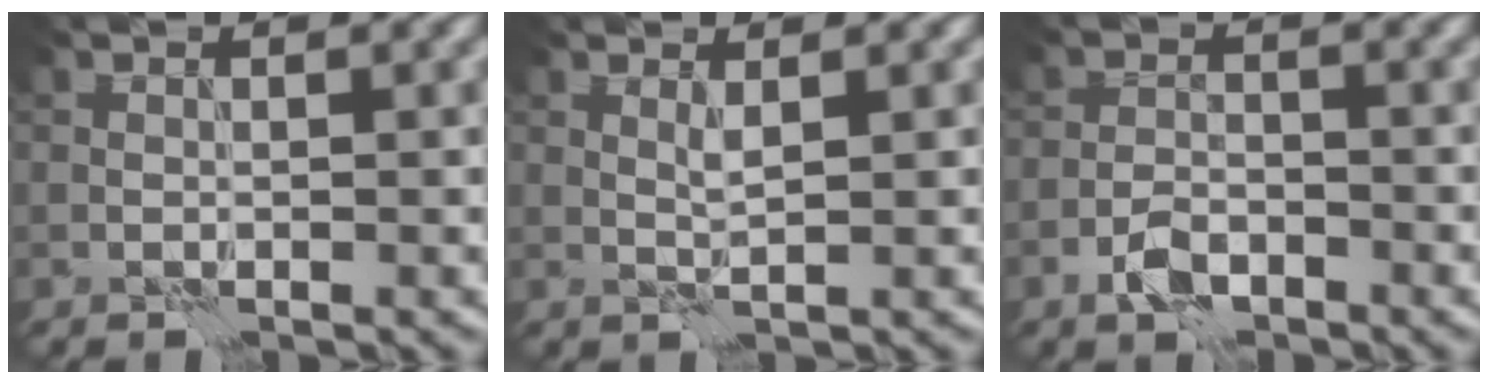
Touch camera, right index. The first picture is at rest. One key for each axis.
{"total": 1.1, "fx": 0.6, "fy": 0.0, "fz": 0.9, "tx": -0.024, "ty": 0.000, "tz": 0.011}
{"total": 2.6, "fx": -1.6, "fy": 1.3, "fz": 1.5, "tx": -0.025, "ty": 0.005, "tz": -0.036}